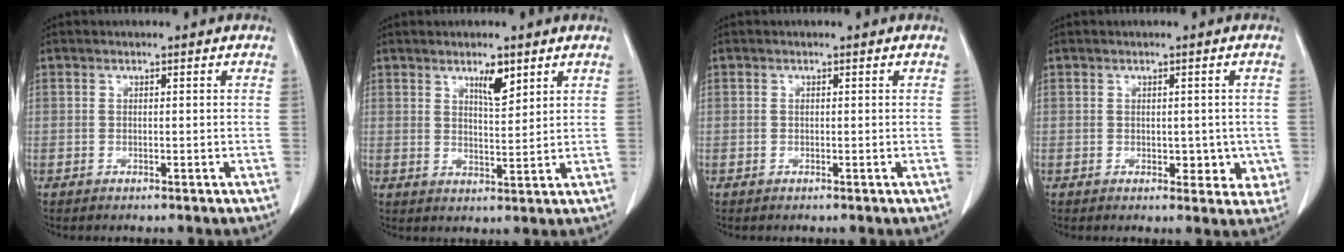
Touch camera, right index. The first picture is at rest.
{"total": 3.3, "force": [2.0, -0.2, 2.6], "torque": [-0.049, -0.007, 0.037]}
{"total": 0.0}
{"total": 5.6, "force": [-0.5, 3.5, 4.3], "torque": [-0.027, 0.003, 0.003]}